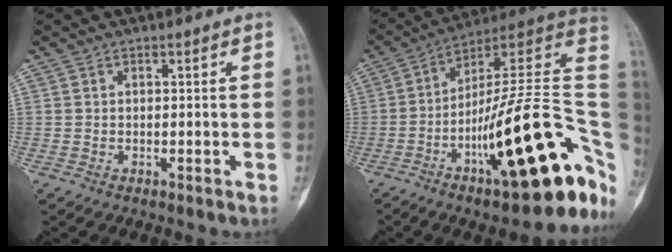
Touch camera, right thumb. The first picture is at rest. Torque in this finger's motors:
{"motor_torque": [1.65, -0.06, 1.74, -1.03, 0.56]}